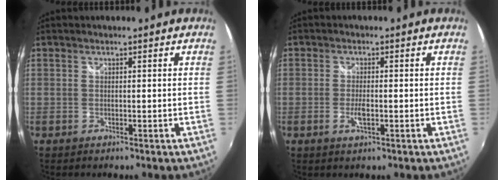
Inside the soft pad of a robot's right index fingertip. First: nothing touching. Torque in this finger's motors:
{"motor_torque": [0.30, 0.33, 0.05, 0.02]}